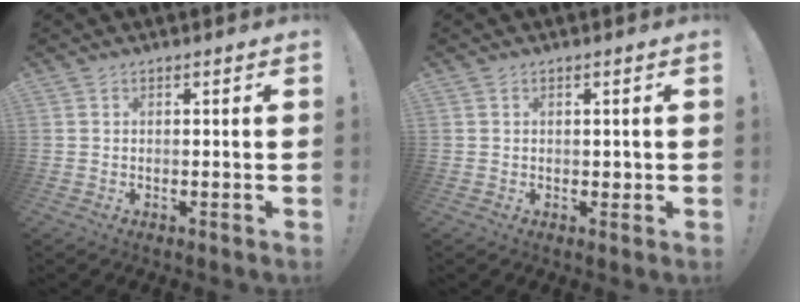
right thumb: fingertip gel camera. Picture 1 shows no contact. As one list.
[{"total": 1.3, "force": [0.2, 1.2, 0.5], "torque": [0.000, 0.002, 0.001]}]